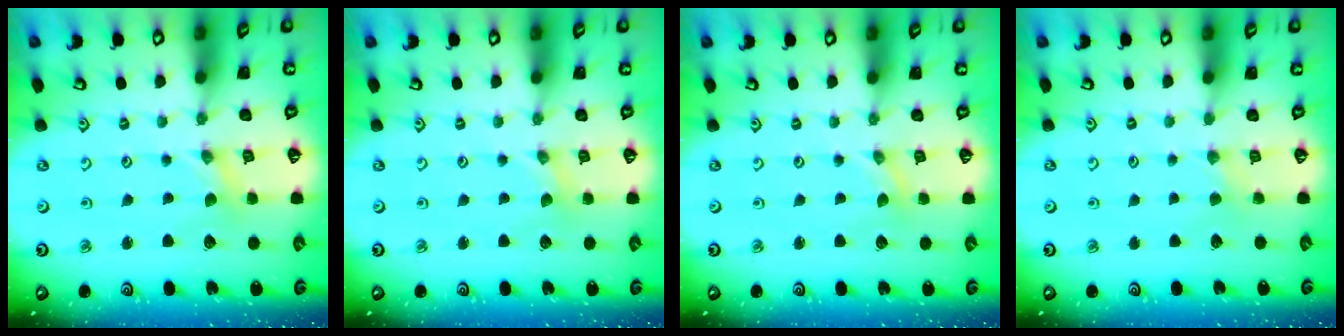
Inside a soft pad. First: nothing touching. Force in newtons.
{"total": 0.0}
{"total": 0.0}
{"total": 2.4, "press": 2.4, "slide": 0.4}